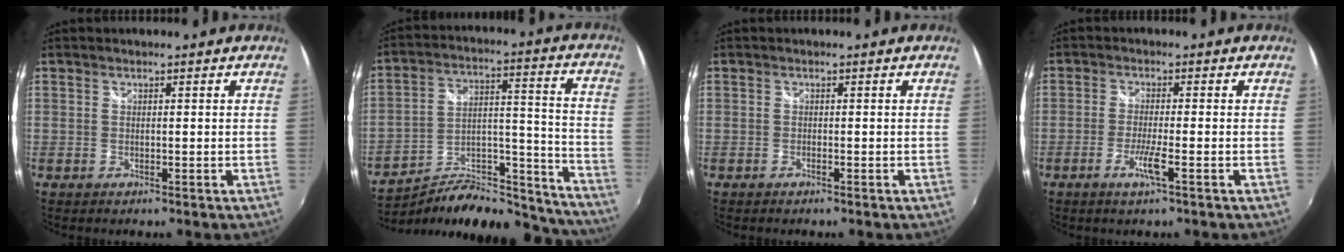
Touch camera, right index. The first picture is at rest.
{"total": 24.0, "force": [-20.4, 7.8, 9.8], "torque": [-0.138, 0.043, -0.278]}
{"total": 0.5, "force": [-0.3, 0.1, 0.4], "torque": [-0.006, 0.000, -0.008]}
{"total": 3.8, "force": [-1.8, -0.2, 3.3], "torque": [-0.069, -0.009, -0.037]}